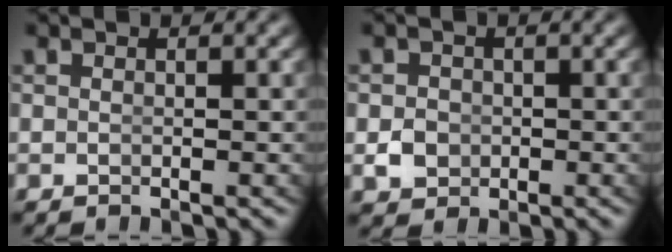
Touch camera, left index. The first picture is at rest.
{"total": 1.4, "force": [-0.6, 1.2, 0.5], "torque": [-0.008, -0.011, -0.002]}